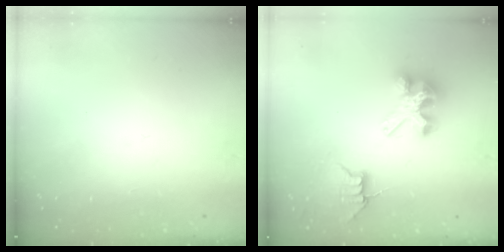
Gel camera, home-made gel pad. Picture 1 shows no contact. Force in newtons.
{"total": 7.2, "press": 7.1, "slide": 0.6}